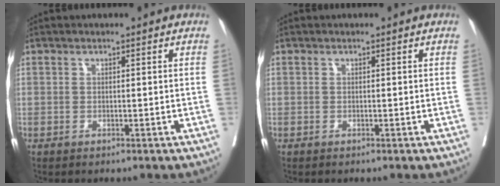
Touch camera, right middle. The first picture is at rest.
{"total": 0.0}